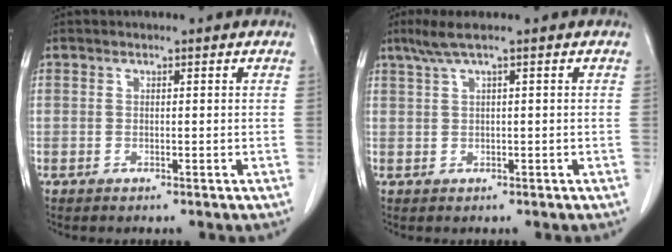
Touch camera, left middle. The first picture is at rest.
{"total": 2.9, "force": [1.7, -0.3, 2.3], "torque": [-0.064, 0.018, 0.040]}